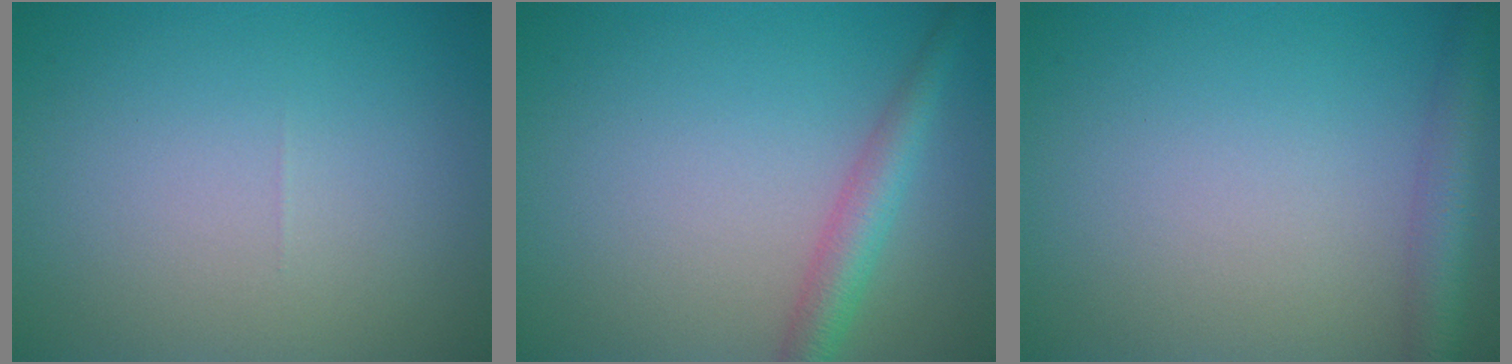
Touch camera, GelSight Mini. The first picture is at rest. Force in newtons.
{"total": 3.1, "press": 3.1, "slide": 0.1}
{"total": 3.3, "press": 3.3, "slide": 0.2}